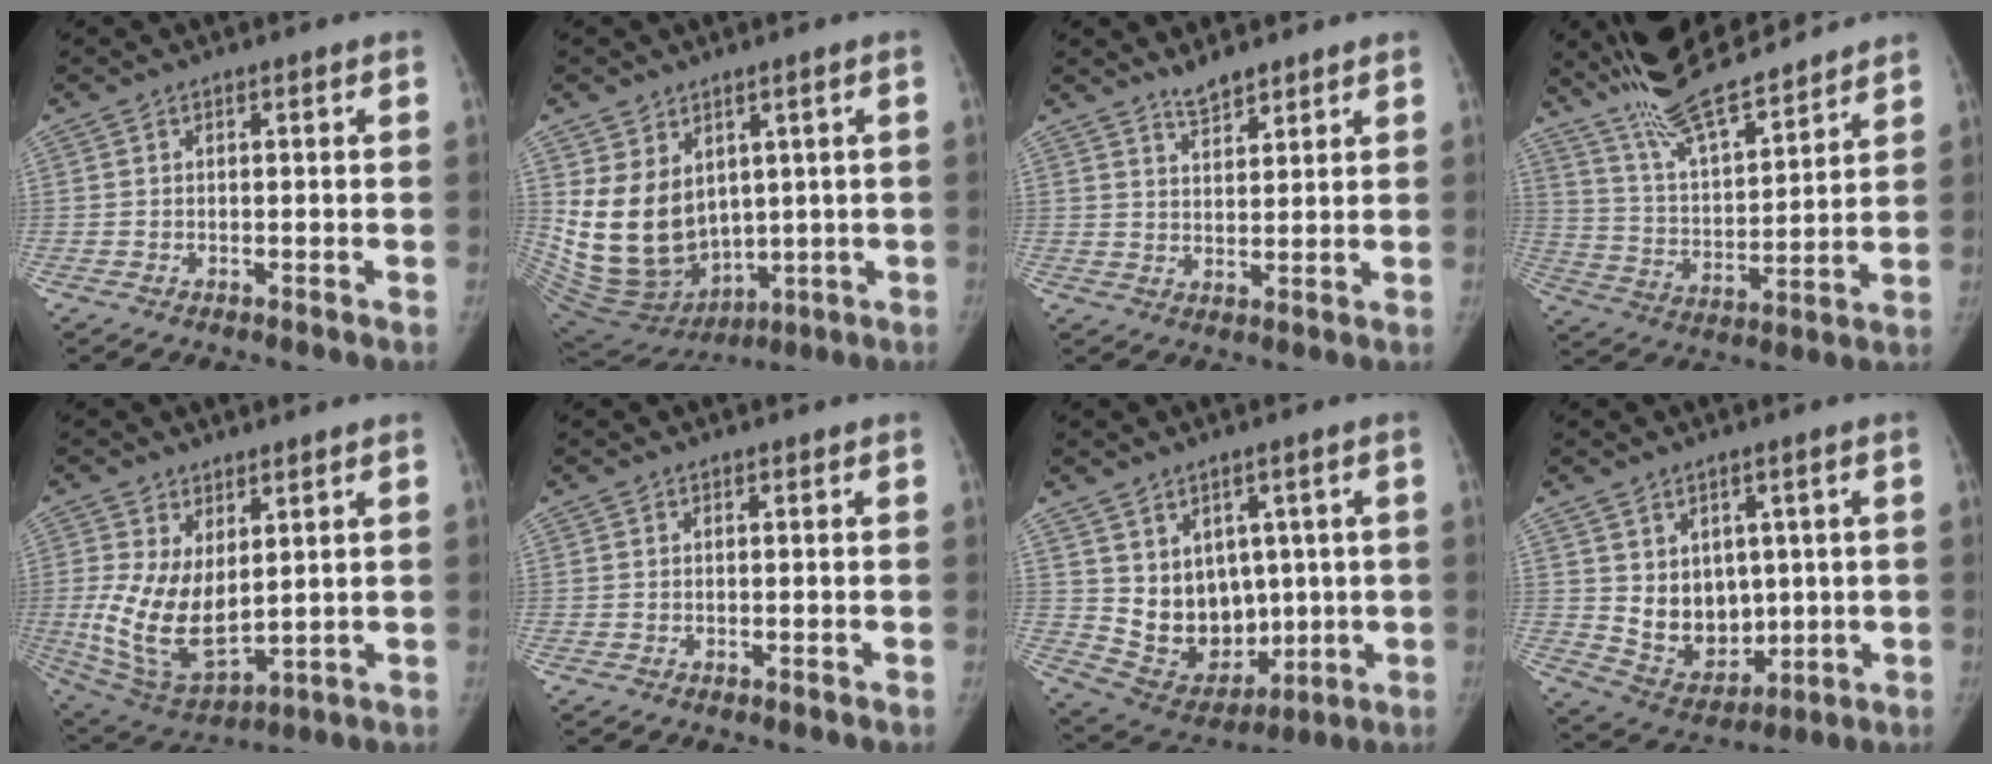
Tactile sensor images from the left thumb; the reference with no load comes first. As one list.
[{"total": 16.7, "force": [2.8, 12.5, 10.8], "torque": [-0.178, -0.024, 0.095]}, {"total": 4.0, "force": [3.6, 1.3, 1.2], "torque": [-0.003, -0.027, 0.063]}, {"total": 16.4, "force": [14.7, 2.9, 6.6], "torque": [-0.096, -0.069, 0.269]}, {"total": 12.7, "force": [2.0, 6.9, 10.5], "torque": [-0.188, -0.028, 0.058]}, {"total": 0.0}, {"total": 12.7, "force": [1.6, 10.1, 7.5], "torque": [-0.070, -0.015, 0.064]}, {"total": 10.3, "force": [1.4, 8.2, 6.1], "torque": [-0.049, -0.024, 0.050]}]